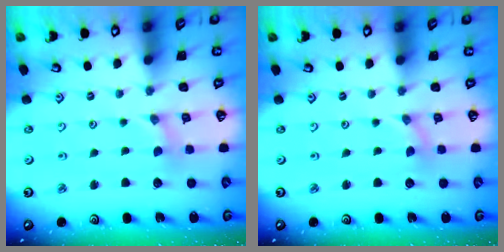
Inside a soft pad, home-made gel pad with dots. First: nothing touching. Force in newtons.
{"total": 0.0}